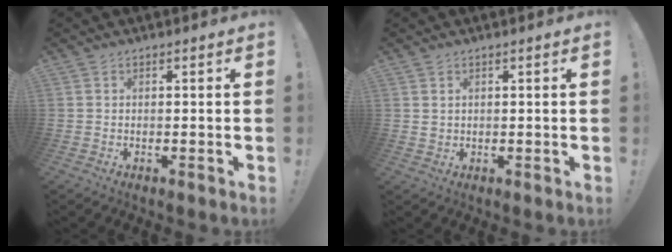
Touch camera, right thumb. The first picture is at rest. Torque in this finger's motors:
{"motor_torque": [0.02, 0.06, 0.14, 0.13, 0.06]}